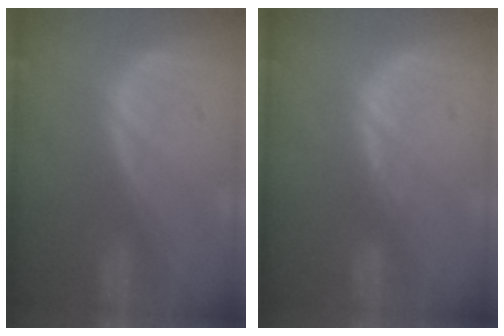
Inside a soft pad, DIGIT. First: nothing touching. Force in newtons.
{"total": 1.4, "press": 1.4, "slide": 0.3}